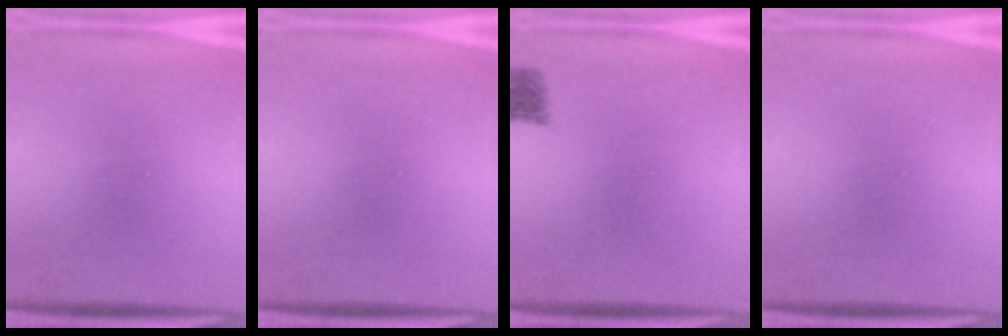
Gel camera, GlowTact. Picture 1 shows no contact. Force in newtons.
{"total": 0.0}
{"total": 2.7}
{"total": 0.0}